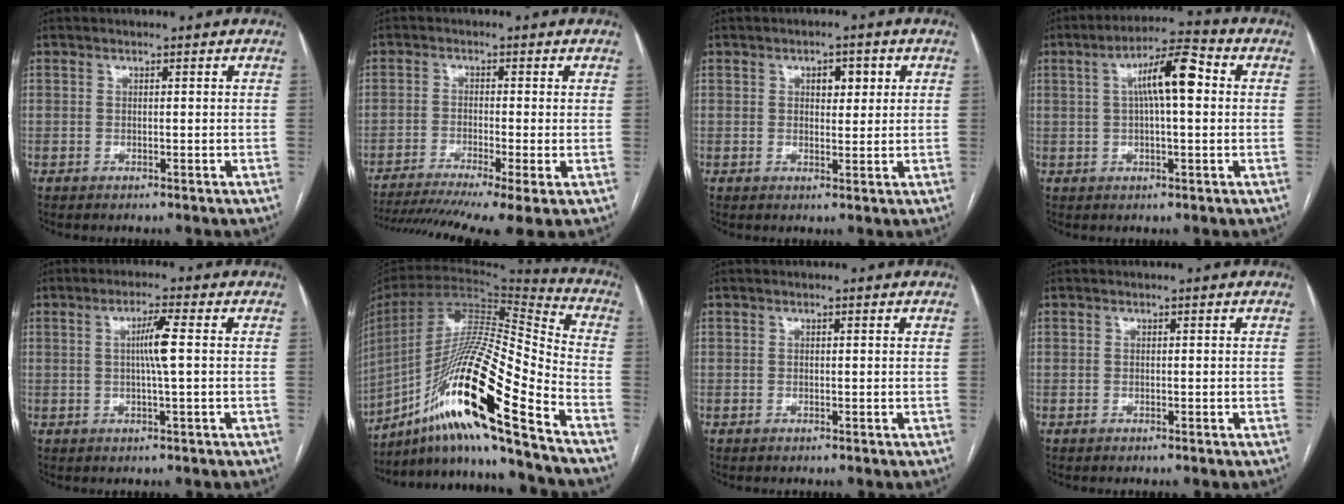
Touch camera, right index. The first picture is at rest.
{"total": 14.1, "force": [-10.0, 0.8, 9.9], "torque": [-0.161, -0.022, -0.159]}
{"total": 3.5, "force": [1.3, 1.8, 2.8], "torque": [-0.039, 0.008, 0.018]}
{"total": 9.2, "force": [1.7, 1.7, 8.9], "torque": [-0.155, 0.030, 0.023]}
{"total": 4.2, "force": [0.5, -0.5, 4.2], "torque": [-0.078, 0.001, 0.010]}
{"total": 24.6, "force": [-14.8, 0.5, 19.7], "torque": [-0.379, -0.017, -0.274]}
{"total": 0.0}
{"total": 0.0}